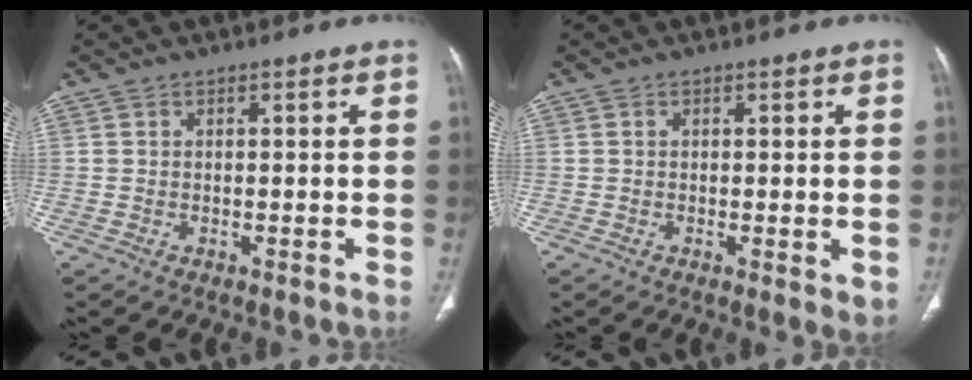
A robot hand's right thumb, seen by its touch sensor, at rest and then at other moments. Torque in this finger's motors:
{"motor_torque": [0.16, 0.14, -0.28, -0.18, 0.02]}